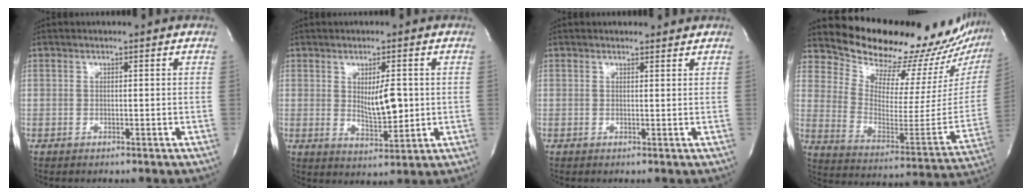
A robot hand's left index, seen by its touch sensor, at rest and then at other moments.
{"total": 5.4, "force": [0.4, 1.7, 5.1], "torque": [-0.083, -0.013, 0.011]}
{"total": 1.2, "force": [1.2, 0.3, -0.3], "torque": [-0.001, -0.006, 0.008]}
{"total": 26.5, "force": [24.8, 4.1, 8.6], "torque": [-0.135, -0.119, 0.329]}